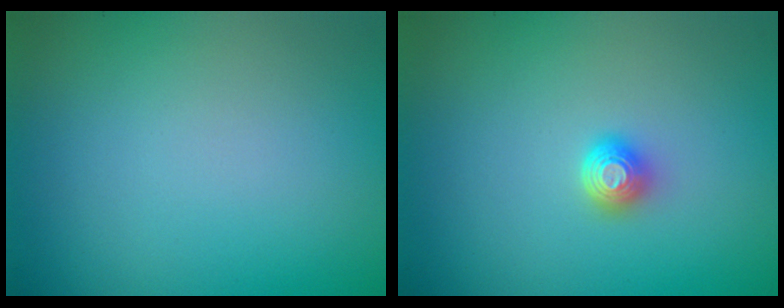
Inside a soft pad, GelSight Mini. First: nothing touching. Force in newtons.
{"total": 1.6, "press": 1.3, "slide": 0.9}